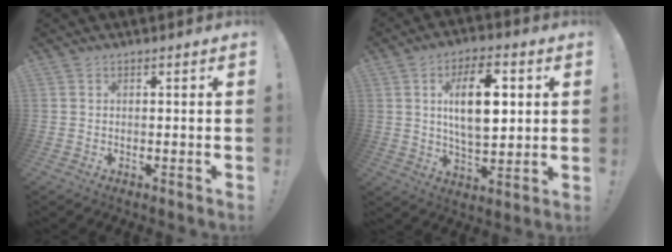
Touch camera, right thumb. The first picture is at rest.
{"total": 15.1, "force": [3.2, 7.6, 12.6], "torque": [-0.201, 0.001, 0.048]}